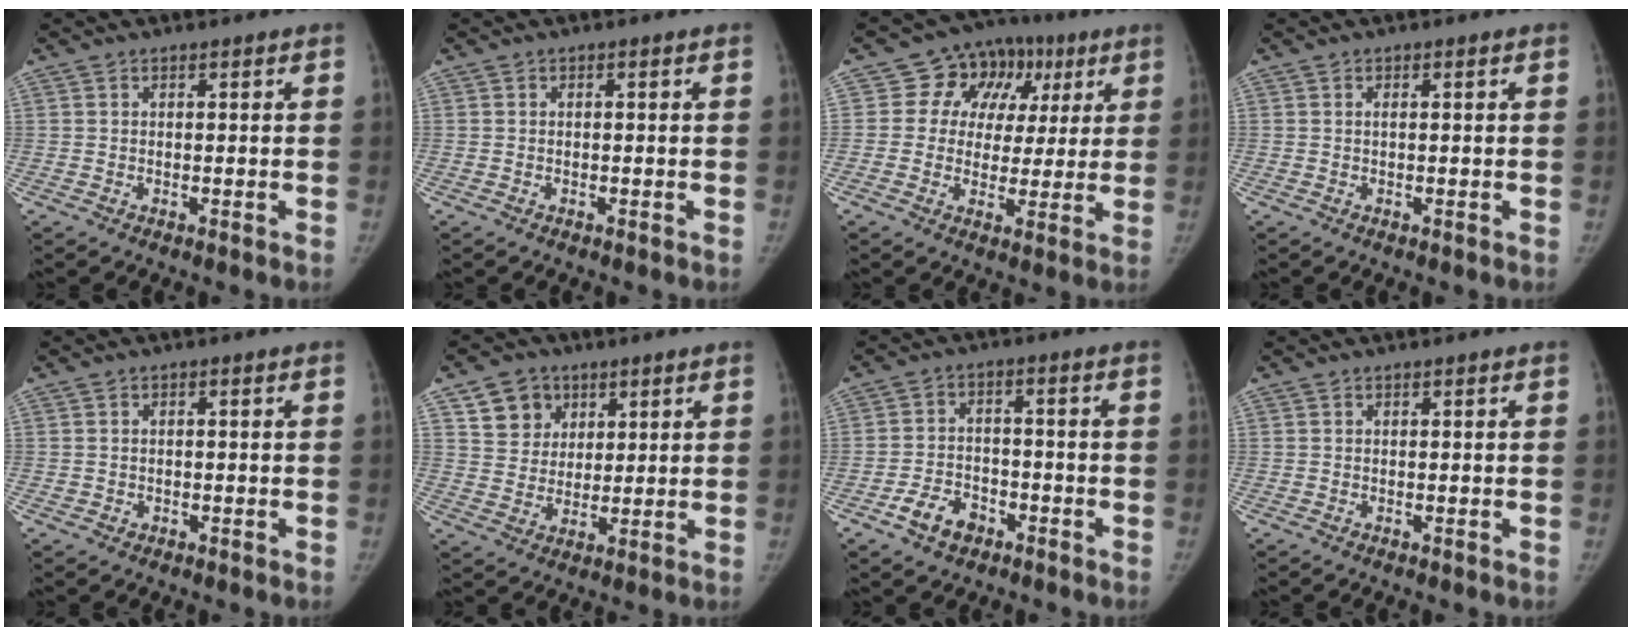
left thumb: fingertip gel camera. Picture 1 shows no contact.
{"total": 0.0}
{"total": 13.0, "force": [3.9, 10.9, 5.9], "torque": [-0.023, 0.016, 0.053]}
{"total": 0.0}
{"total": 1.2, "force": [-0.3, 1.2, 0.2], "torque": [0.001, 0.004, -0.005]}
{"total": 8.2, "force": [4.0, 6.9, 1.7], "torque": [0.007, -0.018, 0.072]}
{"total": 6.8, "force": [-3.9, 4.5, 3.2], "torque": [-0.046, 0.025, -0.067]}
{"total": 0.0}